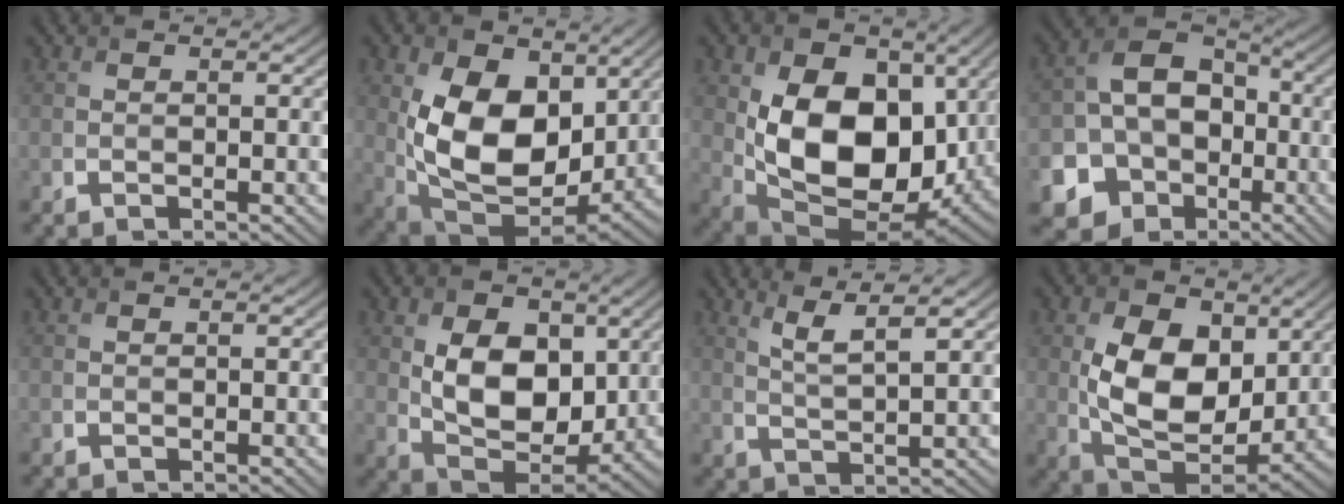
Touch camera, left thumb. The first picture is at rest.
{"total": 13.7, "force": [2.3, 8.8, 10.2], "torque": [-0.205, -0.013, 0.048]}
{"total": 15.9, "force": [1.2, 10.2, 12.0], "torque": [-0.211, -0.021, 0.032]}
{"total": 14.3, "force": [-4.5, 11.5, 7.2], "torque": [-0.149, -0.029, -0.098]}
{"total": 0.0}
{"total": 10.6, "force": [1.6, 6.8, 7.9], "torque": [-0.158, -0.007, 0.029]}
{"total": 4.9, "force": [3.0, 0.6, 3.8], "torque": [-0.087, 0.004, 0.065]}
{"total": 12.3, "force": [1.9, 7.8, 9.3], "torque": [-0.183, -0.004, 0.036]}